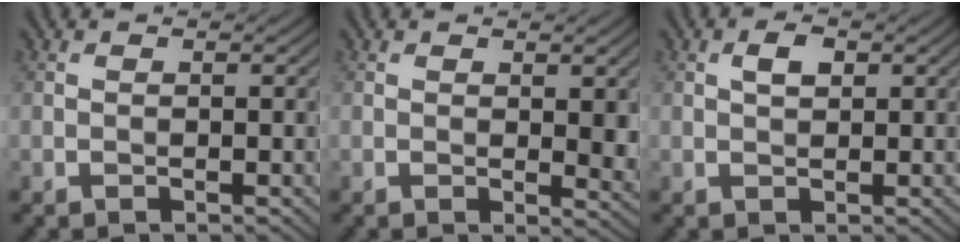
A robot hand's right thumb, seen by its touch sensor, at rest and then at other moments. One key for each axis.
{"total": 2.9, "fx": 0.9, "fy": 1.1, "fz": 2.6, "tx": -0.038, "ty": -0.006, "tz": 0.018}
{"total": 2.1, "fx": 0.7, "fy": 1.1, "fz": 1.6, "tx": -0.030, "ty": 0.004, "tz": 0.011}